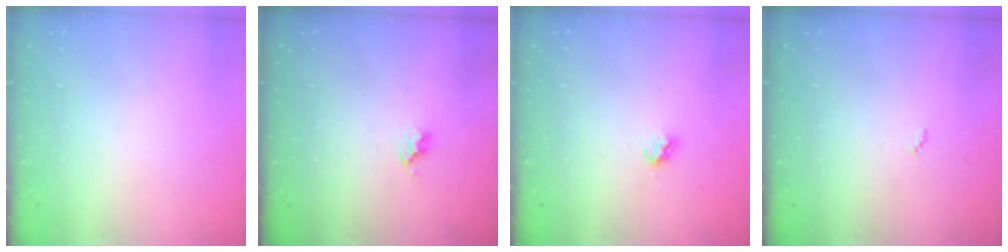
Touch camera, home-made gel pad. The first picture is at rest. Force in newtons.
{"total": 2.7, "press": 2.6, "slide": 0.4}
{"total": 2.8, "press": 2.8, "slide": 0.2}
{"total": 3.1, "press": 3.1, "slide": 0.4}